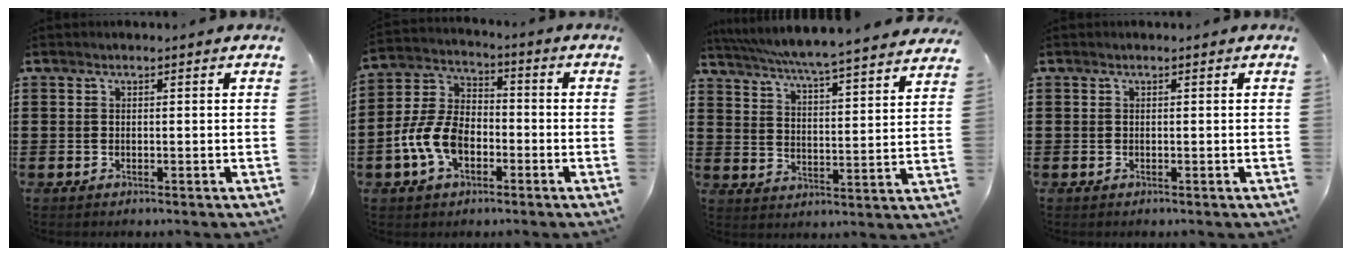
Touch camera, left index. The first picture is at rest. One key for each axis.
{"total": 9.0, "fx": -3.4, "fy": 5.5, "fz": 6.2, "tx": -0.162, "ty": 0.004, "tz": -0.072}
{"total": 5.0, "fx": 4.6, "fy": -1.1, "fz": 1.6, "tx": -0.053, "ty": -0.045, "tz": 0.071}
{"total": 0.0}